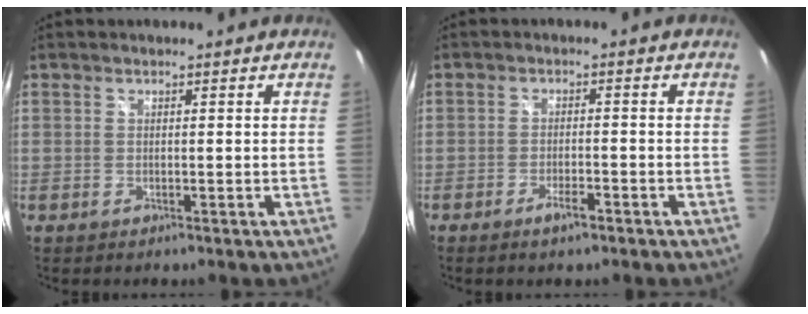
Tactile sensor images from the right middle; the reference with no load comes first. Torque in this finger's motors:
{"motor_torque": [1.05, -1.09, 0.12, 0.02]}